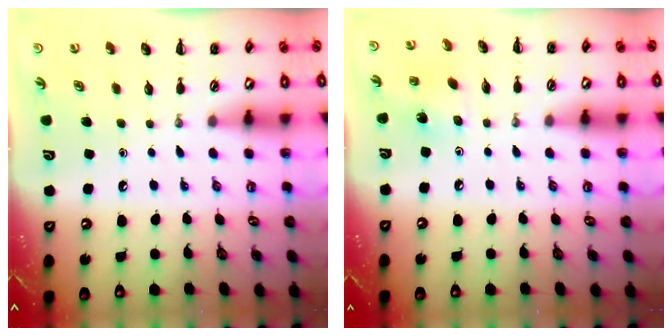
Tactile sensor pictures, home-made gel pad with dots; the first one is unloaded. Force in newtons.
{"total": 1.4, "press": 1.3, "slide": 0.6}